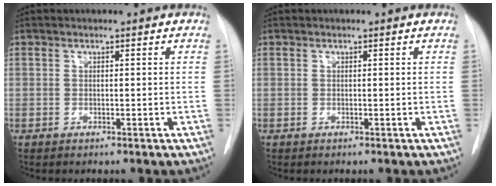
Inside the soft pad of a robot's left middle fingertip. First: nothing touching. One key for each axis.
{"total": 0.0}